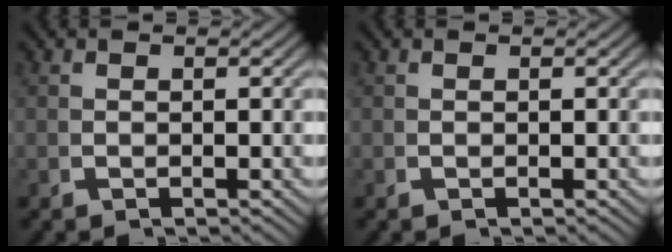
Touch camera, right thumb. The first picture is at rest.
{"total": 0.0}